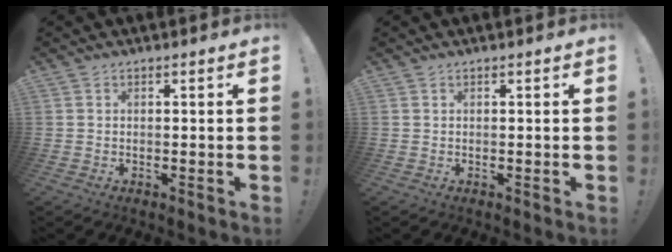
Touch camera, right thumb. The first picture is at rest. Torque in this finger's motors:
{"motor_torque": [0.00, 0.00, -0.01, 0.01, 0.00]}